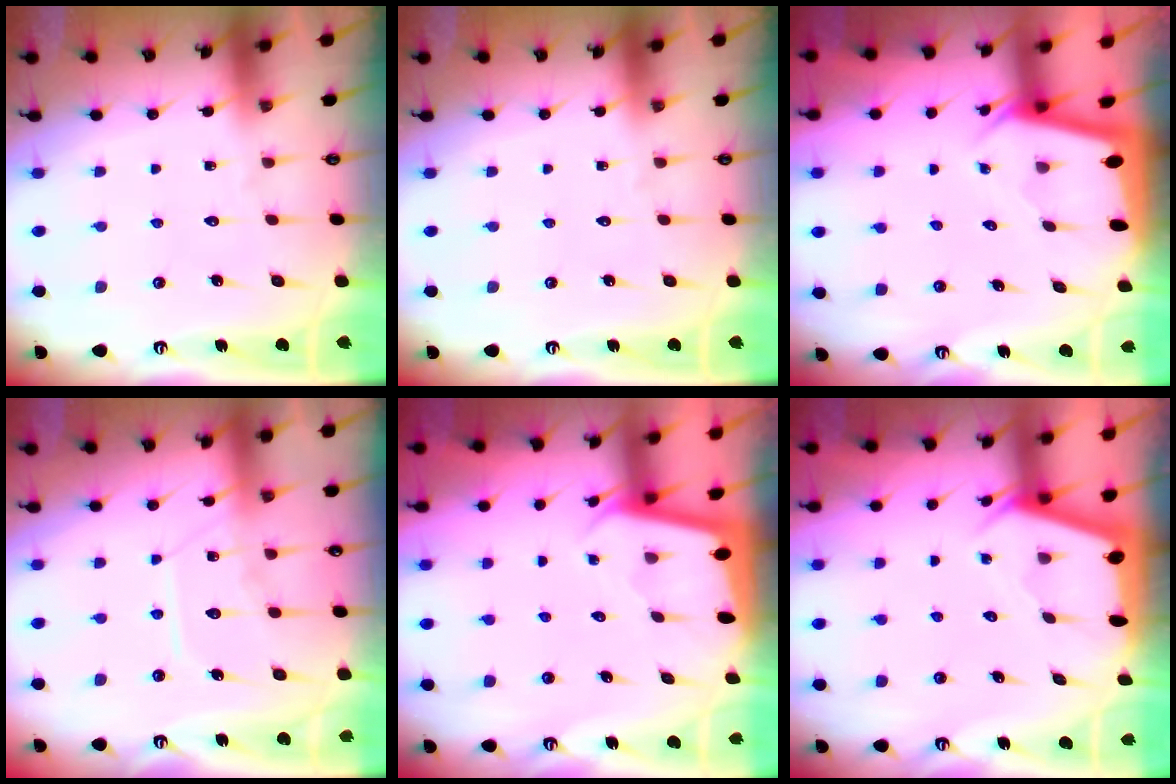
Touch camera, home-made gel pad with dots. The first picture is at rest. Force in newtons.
{"total": 0.0}
{"total": 1.9, "press": 1.9, "slide": 0.1}
{"total": 9.9, "press": 9.8, "slide": 0.8}
{"total": 2.0, "press": 2.0, "slide": 0.0}
{"total": 2.4, "press": 2.4, "slide": 0.2}